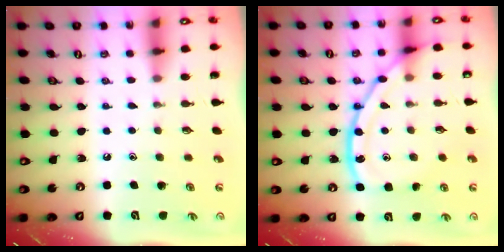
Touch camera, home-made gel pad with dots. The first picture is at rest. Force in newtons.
{"total": 14.9, "press": 14.9, "slide": 0.8}